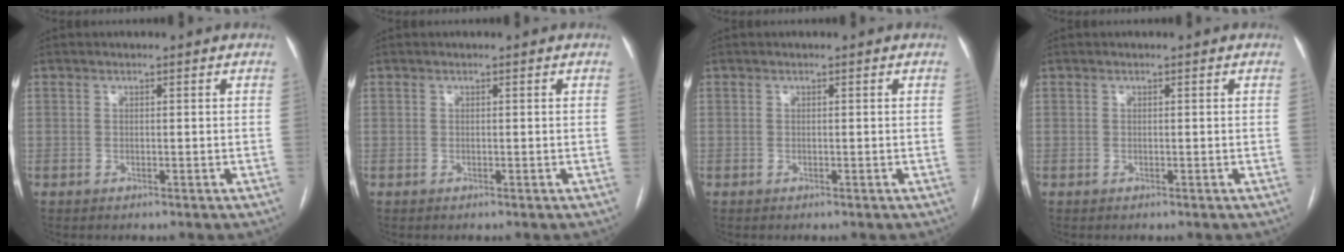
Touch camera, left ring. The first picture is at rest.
{"total": 0.0}
{"total": 0.0}
{"total": 0.0}